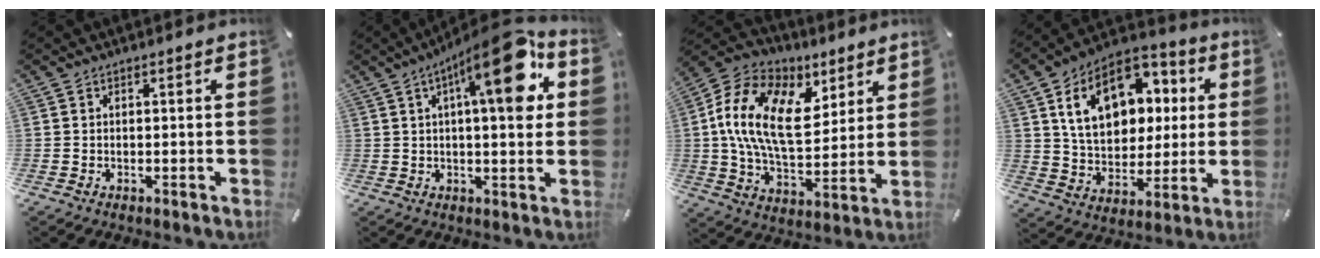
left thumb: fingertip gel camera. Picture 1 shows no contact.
{"total": 18.5, "force": [7.0, 5.7, 16.1], "torque": [-0.223, -0.031, 0.100]}
{"total": 18.5, "force": [5.6, 11.5, 13.4], "torque": [-0.276, -0.017, 0.103]}
{"total": 17.8, "force": [6.1, 13.1, 10.4], "torque": [-0.177, -0.011, 0.114]}